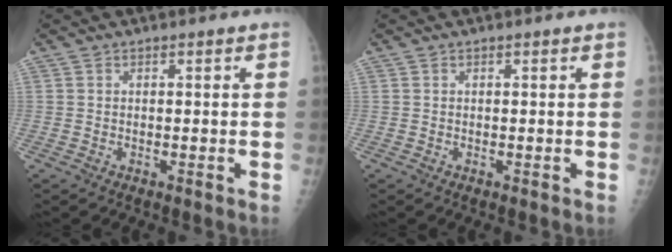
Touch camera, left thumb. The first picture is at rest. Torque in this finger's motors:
{"motor_torque": [0.00, 0.00, 0.00, 0.00, 0.00]}